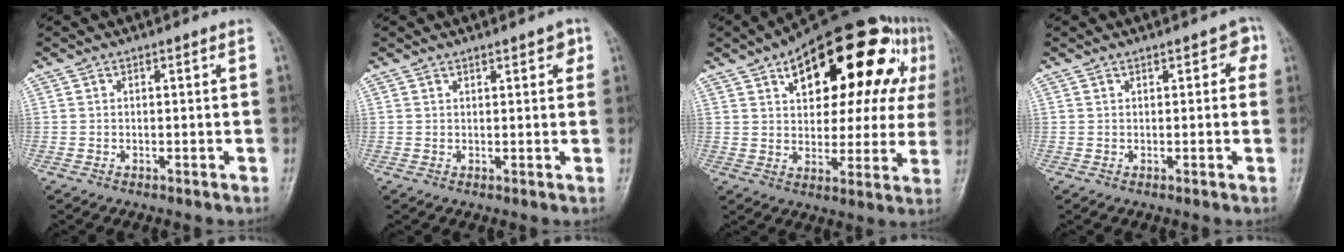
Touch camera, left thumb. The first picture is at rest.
{"total": 2.8, "force": [1.7, 1.2, 1.9], "torque": [-0.012, -0.004, 0.019]}
{"total": 27.1, "force": [11.1, 13.3, 20.8], "torque": [-0.254, 0.019, 0.157]}
{"total": 2.5, "force": [1.1, 1.6, 1.6], "torque": [0.003, 0.003, 0.008]}